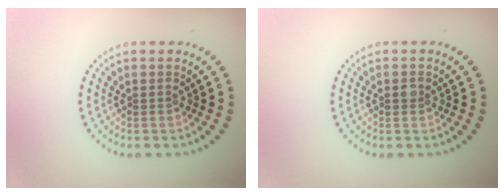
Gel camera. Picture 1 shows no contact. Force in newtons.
{"total": 1.0, "press": 1.0, "slide": 0.2}